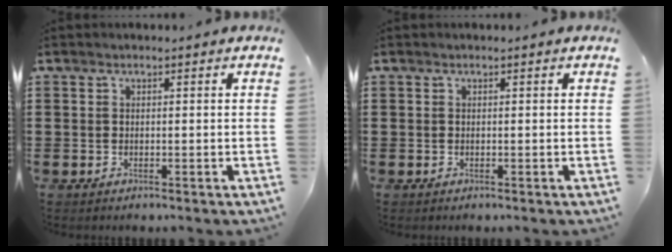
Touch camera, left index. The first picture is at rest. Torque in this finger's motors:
{"motor_torque": [-0.01, -0.01, 0.00, 0.00]}